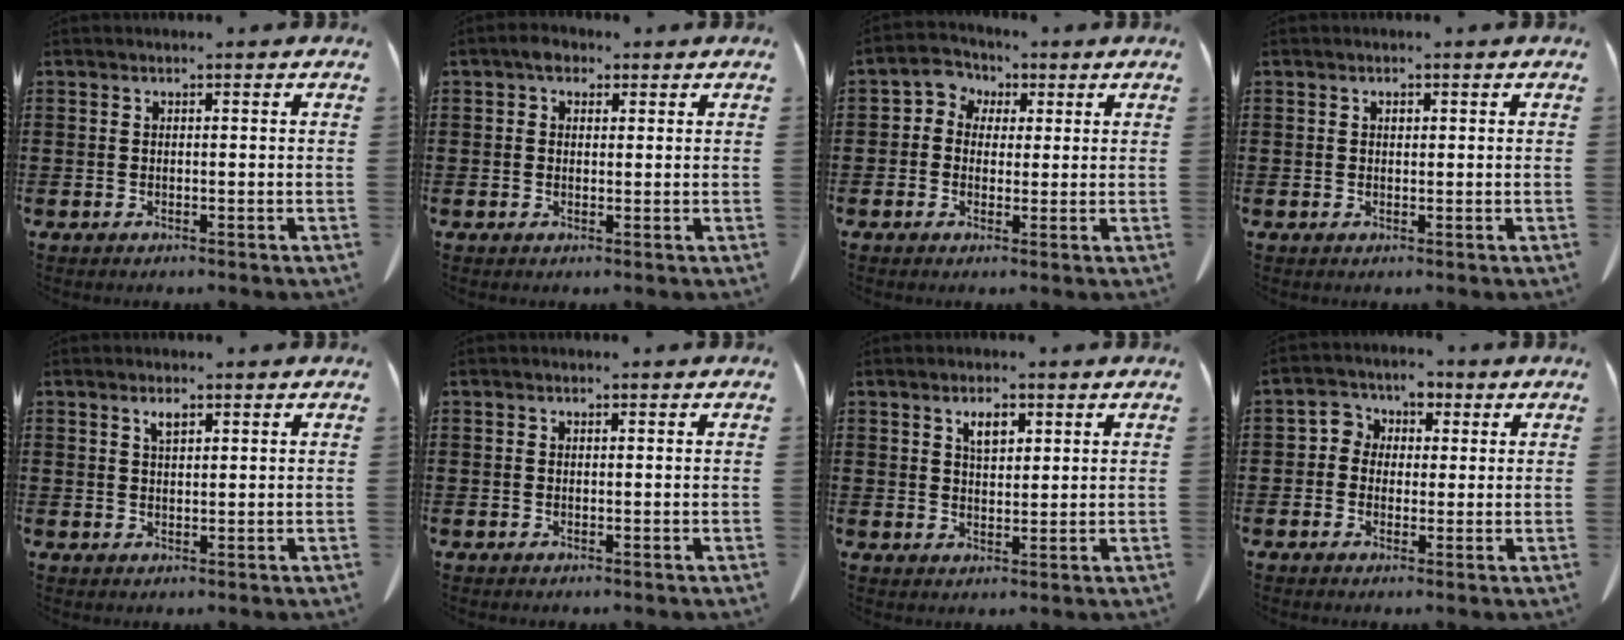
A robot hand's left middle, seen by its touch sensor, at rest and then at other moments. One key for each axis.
{"total": 2.2, "fx": 1.2, "fy": 1.3, "fz": 1.2, "tx": -0.019, "ty": 0.004, "tz": 0.020}
{"total": 3.1, "fx": 0.3, "fy": 2.9, "fz": 0.8, "tx": -0.032, "ty": 0.011, "tz": -0.001}
{"total": 0.5, "fx": 0.2, "fy": 0.3, "fz": 0.4, "tx": -0.009, "ty": 0.002, "tz": 0.005}
{"total": 1.7, "fx": 1.1, "fy": 0.5, "fz": 1.3, "tx": -0.020, "ty": -0.001, "tz": 0.016}
{"total": 0.0}
{"total": 3.2, "fx": 1.8, "fy": 1.3, "fz": 2.2, "tx": -0.032, "ty": -0.001, "tz": 0.028}
{"total": 3.2, "fx": 0.1, "fy": 3.1, "fz": 0.8, "tx": -0.034, "ty": 0.013, "tz": -0.007}